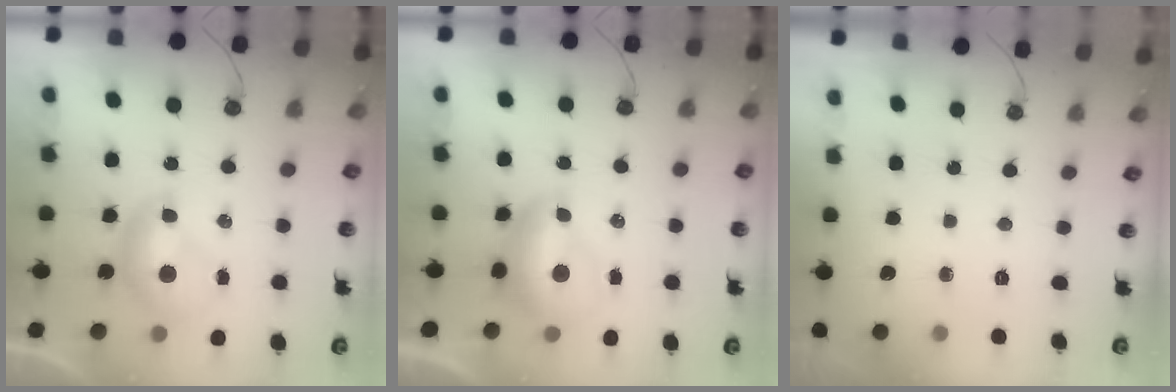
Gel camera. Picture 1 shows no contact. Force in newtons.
{"total": 1.3, "press": 1.2, "slide": 0.6}
{"total": 0.0}